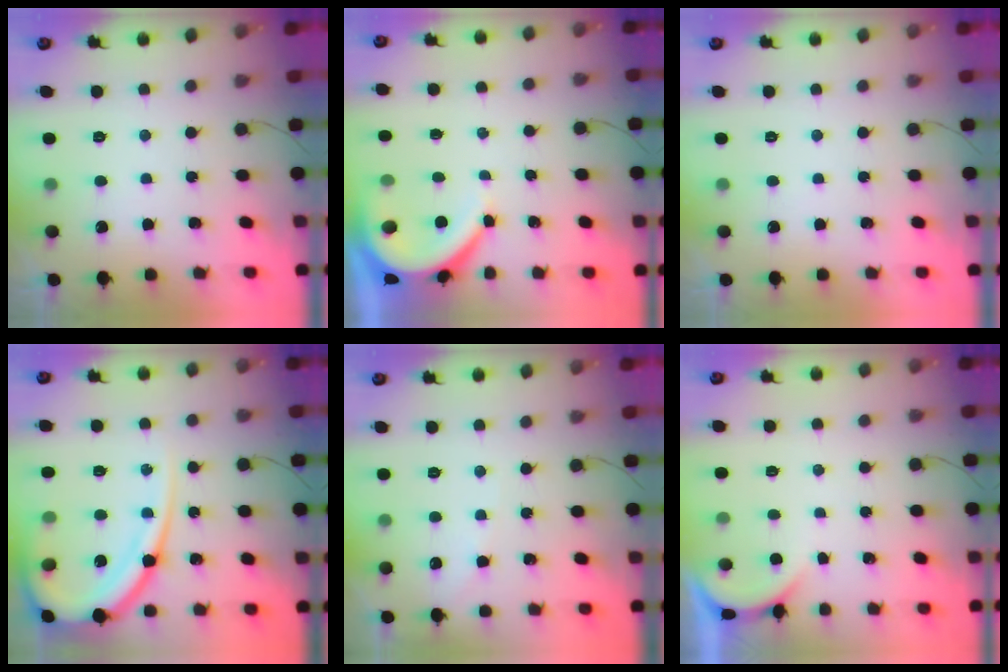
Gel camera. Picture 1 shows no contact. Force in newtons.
{"total": 6.3, "press": 6.2, "slide": 0.6}
{"total": 0.0}
{"total": 18.1, "press": 18.1, "slide": 1.6}
{"total": 2.7, "press": 2.7, "slide": 0.4}
{"total": 0.8, "press": 0.7, "slide": 0.2}